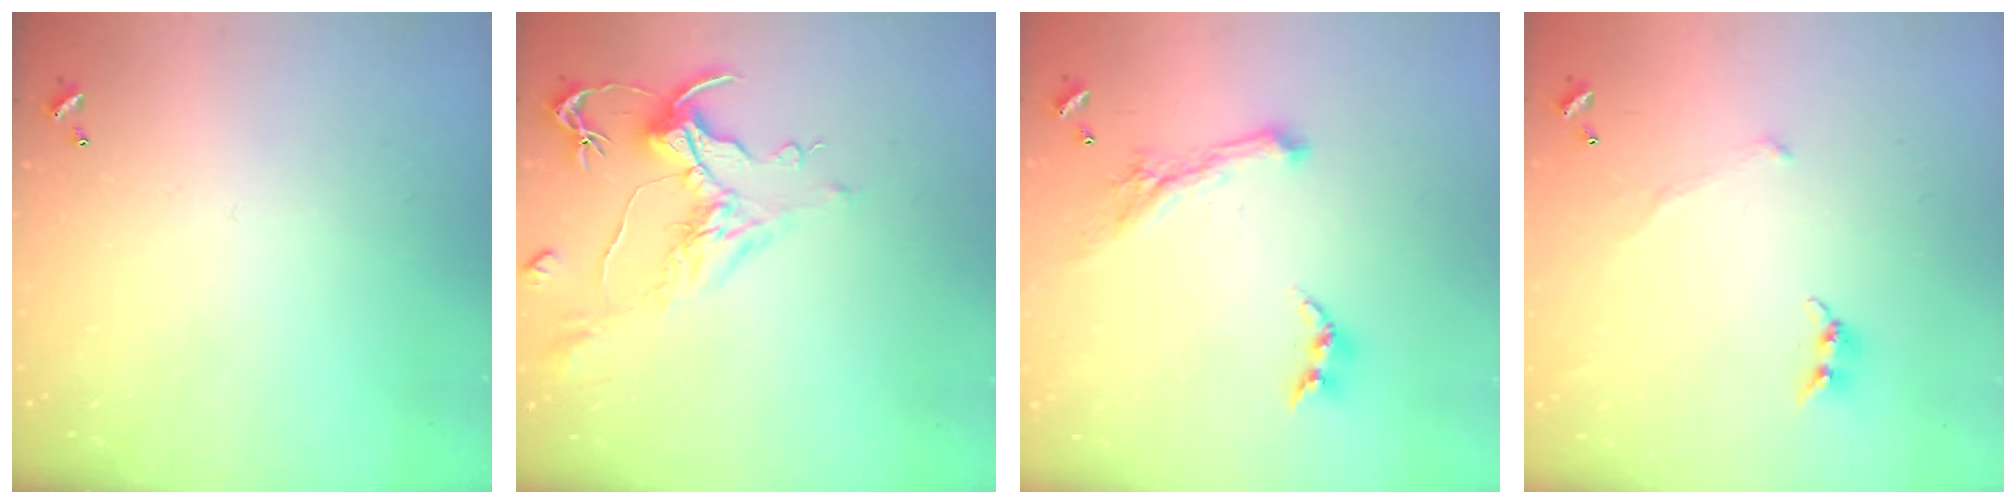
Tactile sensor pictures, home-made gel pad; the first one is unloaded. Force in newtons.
{"total": 1.6, "press": 0.7, "slide": 1.4}
{"total": 2.2, "press": 2.1, "slide": 0.5}
{"total": 4.5, "press": 4.5, "slide": 0.4}